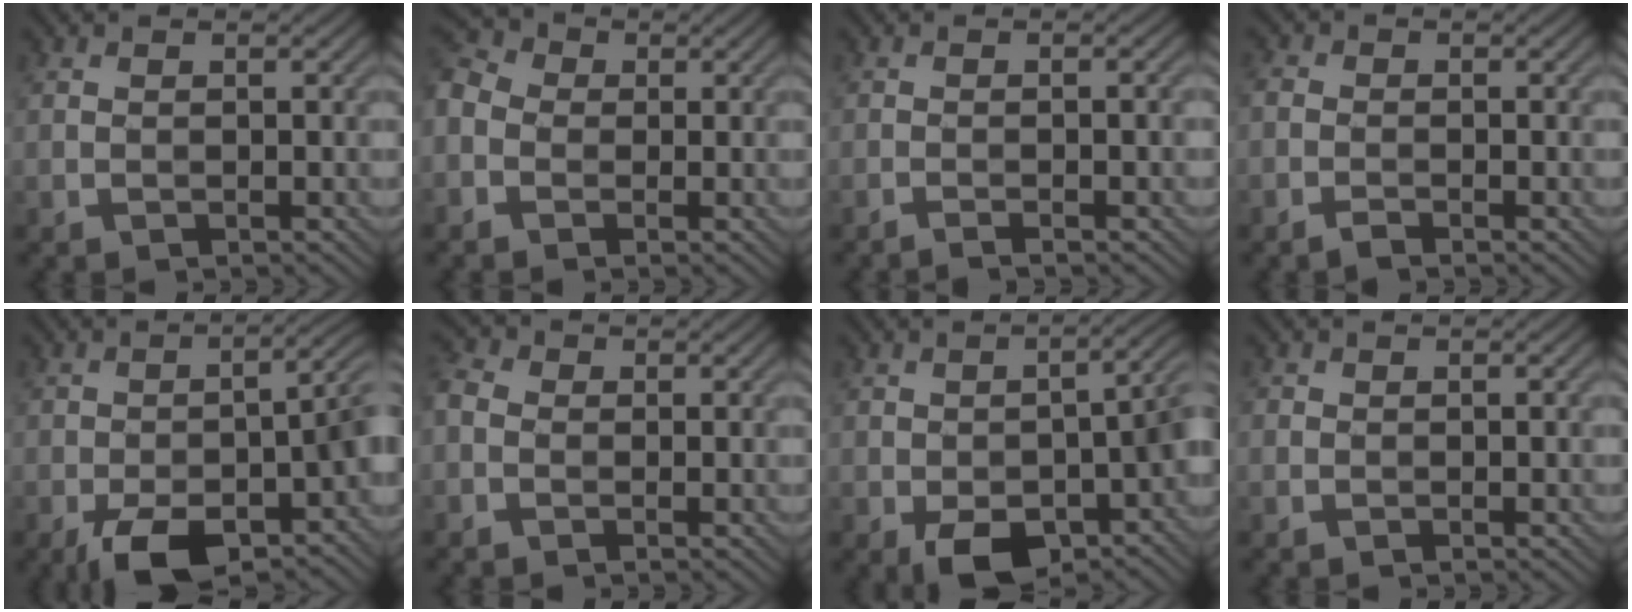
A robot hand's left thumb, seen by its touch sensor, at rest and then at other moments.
{"total": 5.4, "force": [-1.5, 4.4, 2.8], "torque": [-0.091, 0.001, -0.042]}
{"total": 2.4, "force": [-1.1, 0.3, 2.2], "torque": [-0.025, 0.009, -0.029]}
{"total": 1.8, "force": [-1.3, 0.9, 0.9], "torque": [-0.023, 0.000, -0.034]}
{"total": 13.6, "force": [-6.6, 5.9, 10.2], "torque": [-0.141, -0.026, -0.098]}
{"total": 2.9, "force": [-0.7, 2.4, 1.5], "torque": [-0.043, 0.004, -0.025]}
{"total": 12.4, "force": [-5.3, 6.4, 9.3], "torque": [-0.116, -0.036, -0.069]}
{"total": 0.6, "force": [-0.1, 0.5, 0.2], "torque": [-0.003, -0.004, -0.002]}